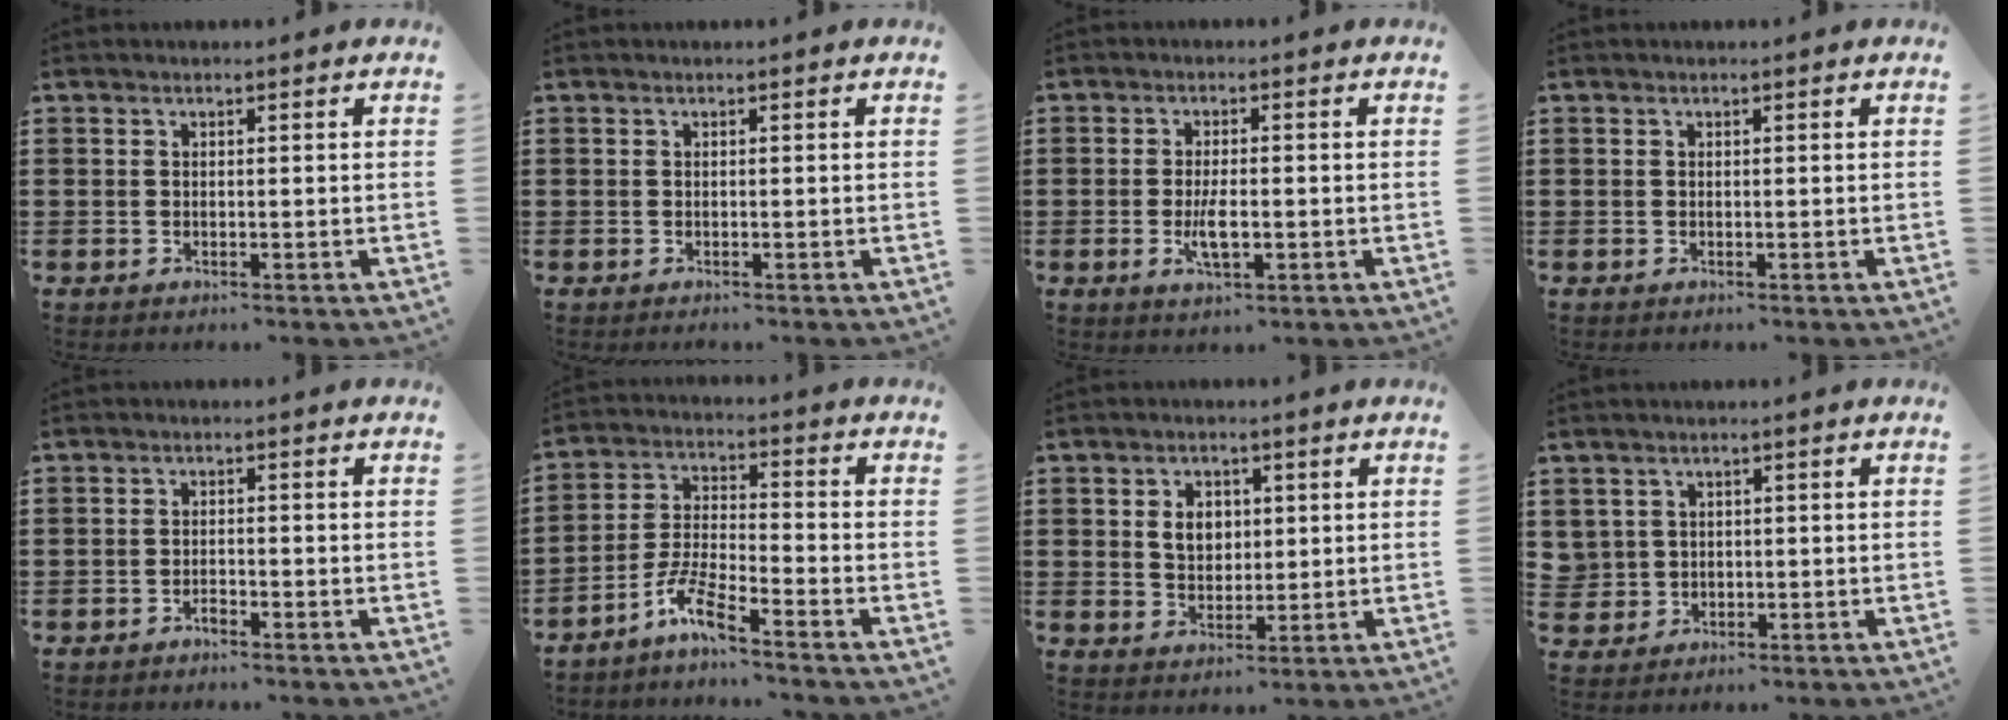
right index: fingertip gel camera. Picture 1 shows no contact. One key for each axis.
{"total": 0.0}
{"total": 4.2, "fx": -1.0, "fy": 1.4, "fz": 3.9, "tx": -0.073, "ty": -0.001, "tz": -0.018}
{"total": 0.0}
{"total": 1.2, "fx": -1.1, "fy": 0.4, "fz": 0.4, "tx": -0.012, "ty": 0.000, "tz": -0.022}
{"total": 6.4, "fx": -5.1, "fy": 0.7, "fz": 3.9, "tx": -0.100, "ty": -0.010, "tz": -0.104}
{"total": 4.2, "fx": 0.9, "fy": 3.2, "fz": 2.6, "tx": -0.053, "ty": 0.009, "tz": 0.011}
{"total": 1.9, "fx": 0.4, "fy": 1.9, "fz": 0.0, "tx": -0.010, "ty": 0.010, "tz": 0.007}